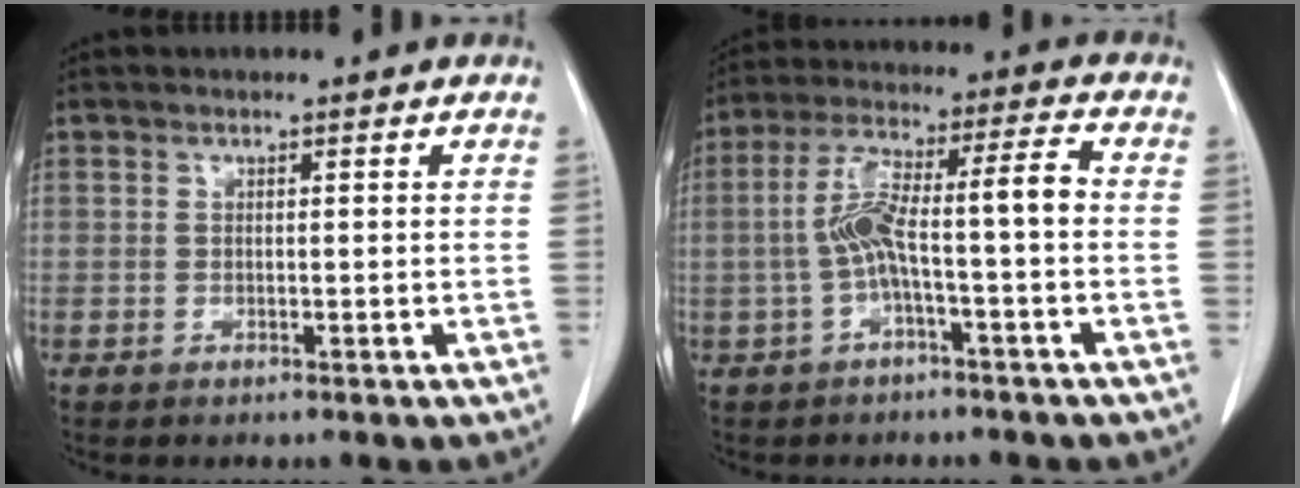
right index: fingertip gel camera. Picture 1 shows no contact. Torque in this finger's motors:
{"motor_torque": [0.90, -0.33, 0.28, 0.10]}